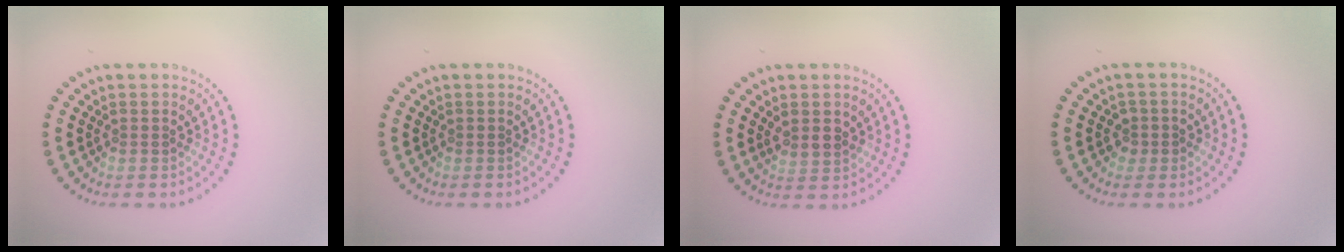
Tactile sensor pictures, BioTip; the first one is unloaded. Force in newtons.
{"total": 0.0}
{"total": 1.5, "press": 1.3, "slide": 0.8}
{"total": 1.2, "press": 1.1, "slide": 0.6}